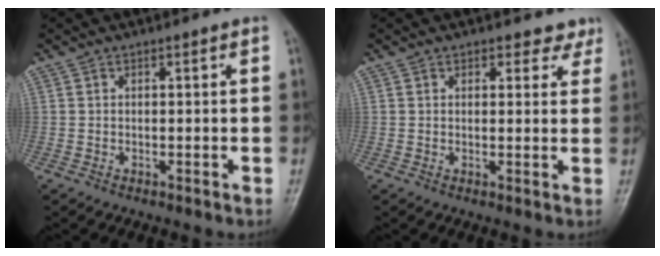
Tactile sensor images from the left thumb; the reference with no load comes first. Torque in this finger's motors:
{"motor_torque": [-0.09, -0.04, -0.69, -0.11, -0.03]}